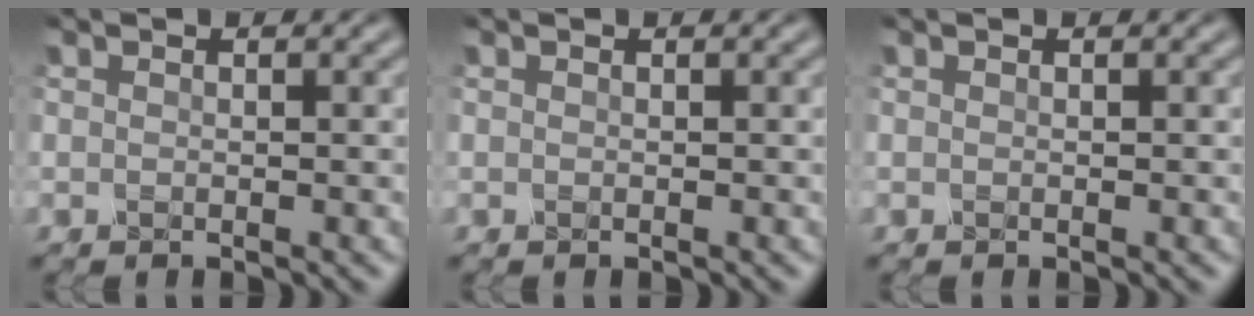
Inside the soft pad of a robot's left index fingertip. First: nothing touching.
{"total": 0.0}
{"total": 0.0}